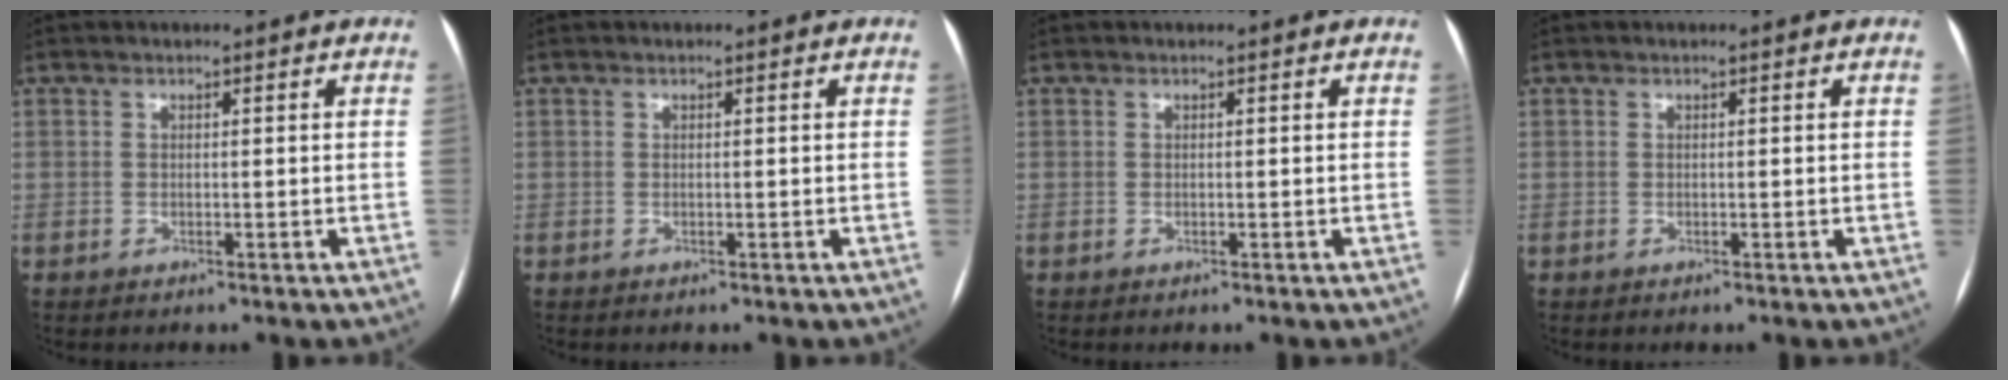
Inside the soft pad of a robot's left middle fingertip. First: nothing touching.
{"total": 0.0}
{"total": 0.0}
{"total": 0.0}